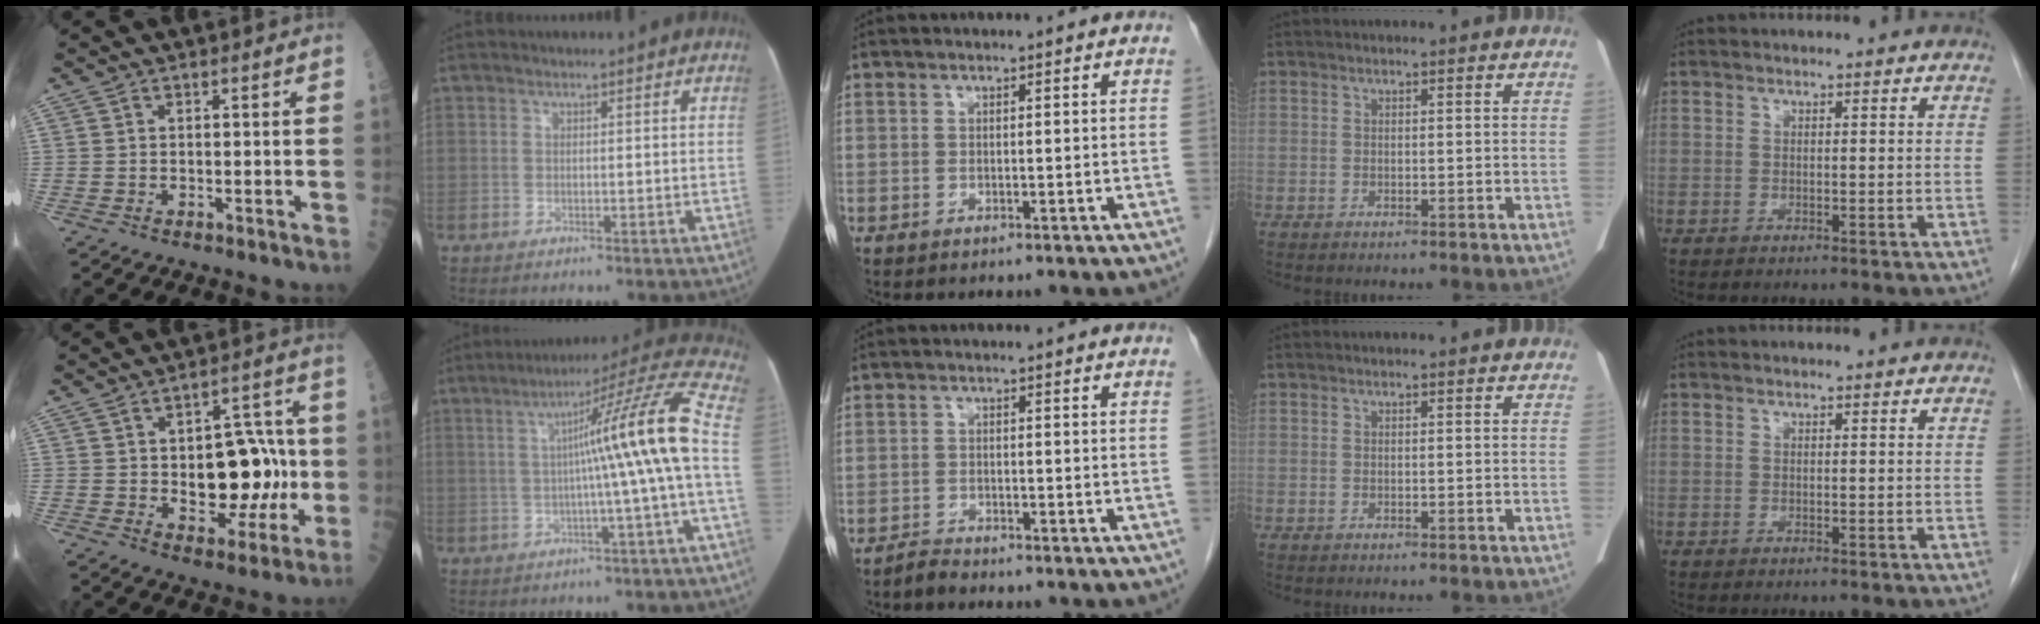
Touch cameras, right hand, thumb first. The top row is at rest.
{"thumb": {"total": 14.2, "force": [-0.8, 8.5, 11.4], "torque": [-0.104, 0.028, 0.000]}, "index": {"total": 14.5, "force": [-0.5, -2.1, 14.4], "torque": [-0.190, 0.024, -0.014]}, "middle": {"total": 1.5, "force": [-1.5, 0.1, 0.1], "torque": [-0.002, -0.003, -0.027]}}